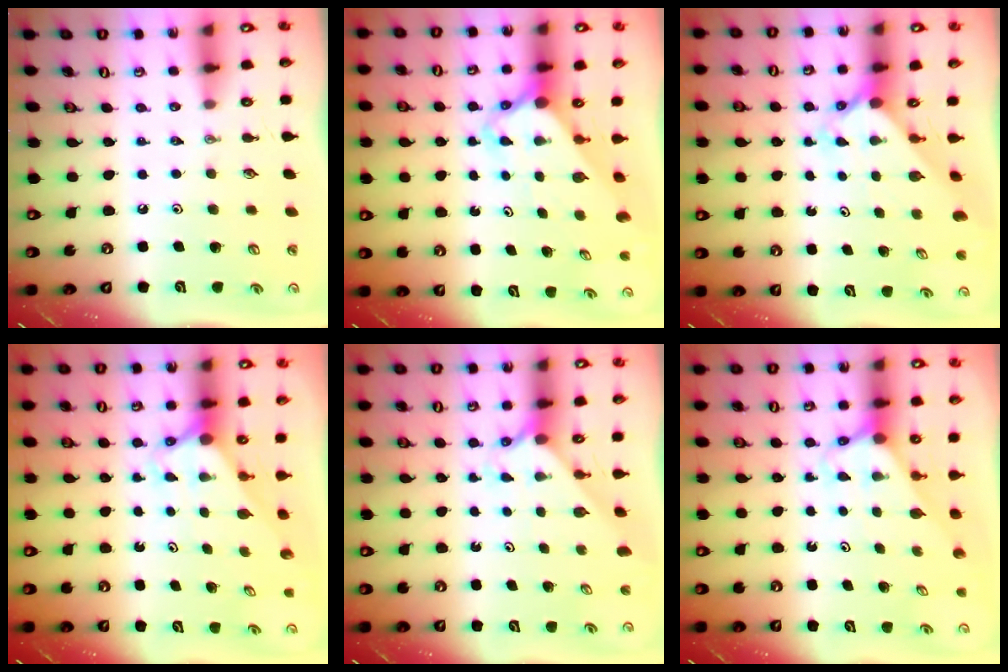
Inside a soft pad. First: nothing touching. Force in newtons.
{"total": 3.2, "press": 3.1, "slide": 0.2}
{"total": 2.3, "press": 2.3, "slide": 0.2}
{"total": 2.7, "press": 2.7, "slide": 0.0}
{"total": 3.0, "press": 3.0, "slide": 0.2}
{"total": 2.7, "press": 2.7, "slide": 0.1}